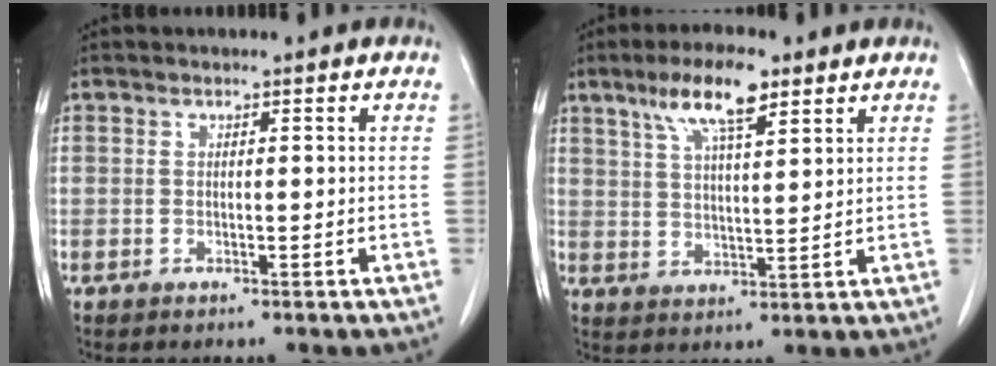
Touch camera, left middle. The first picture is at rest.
{"total": 8.5, "force": [5.3, 1.7, 6.5], "torque": [-0.123, 0.010, 0.095]}